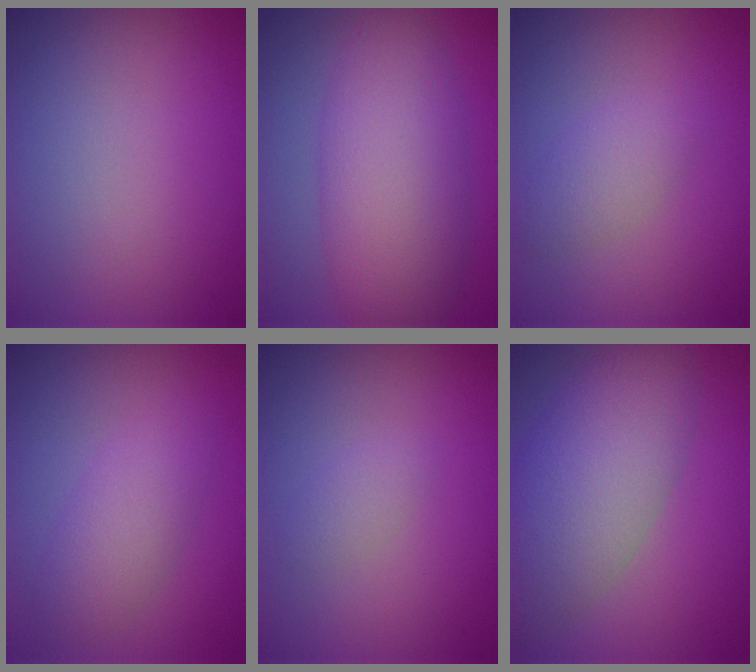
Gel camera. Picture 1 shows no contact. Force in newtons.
{"total": 7.9, "press": 7.9, "slide": 0.1}
{"total": 2.2, "press": 2.2, "slide": 0.0}
{"total": 3.4, "press": 3.4, "slide": 0.2}
{"total": 1.2, "press": 1.2, "slide": 0.1}
{"total": 7.6, "press": 7.5, "slide": 0.6}